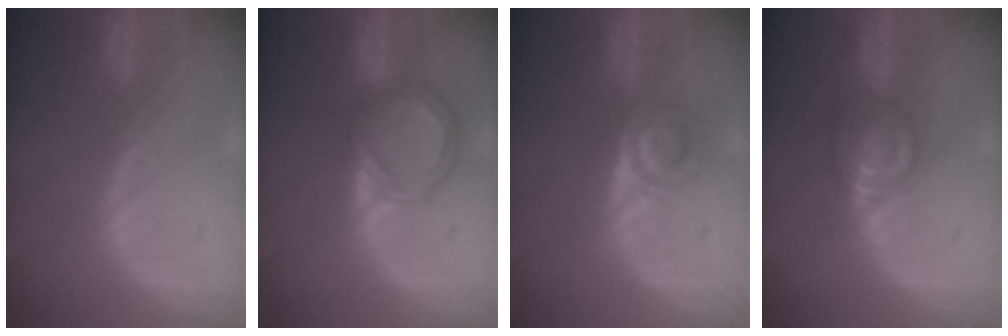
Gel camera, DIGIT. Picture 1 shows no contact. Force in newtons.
{"total": 5.9, "press": 5.9, "slide": 0.3}
{"total": 3.8, "press": 3.6, "slide": 0.9}
{"total": 6.6, "press": 5.7, "slide": 3.3}